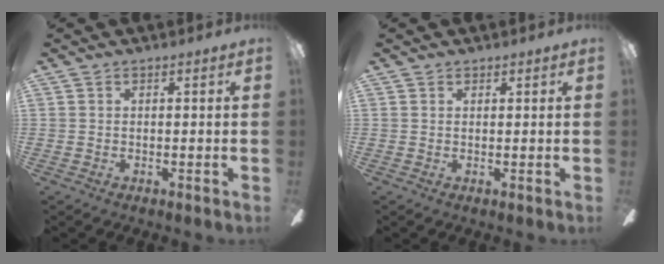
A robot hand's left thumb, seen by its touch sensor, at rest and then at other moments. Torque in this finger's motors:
{"motor_torque": [-0.04, 0.10, 0.52, -0.12, -0.01]}